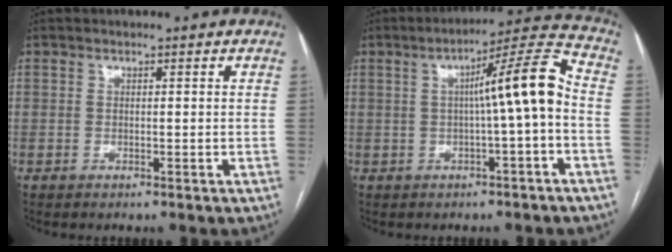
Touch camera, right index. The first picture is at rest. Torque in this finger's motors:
{"motor_torque": [1.06, -0.29, 0.49, 0.14]}